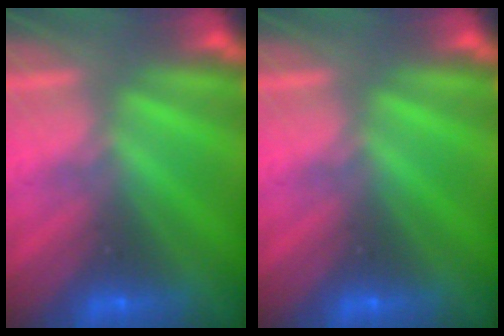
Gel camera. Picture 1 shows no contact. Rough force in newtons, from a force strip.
{"total": 0.0}